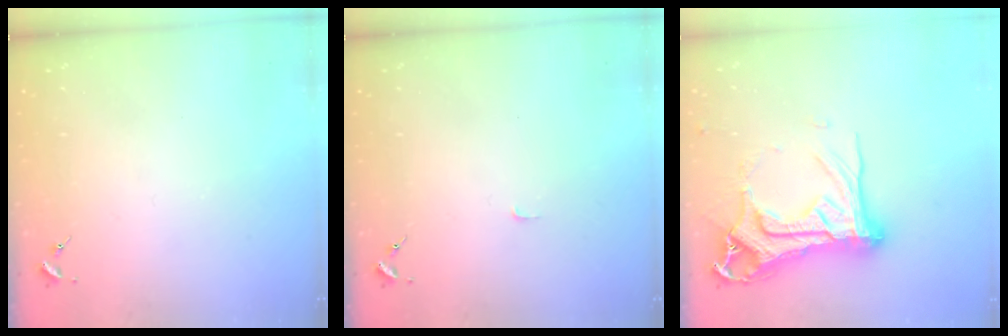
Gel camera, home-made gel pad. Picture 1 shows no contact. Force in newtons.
{"total": 2.5, "press": 2.5, "slide": 0.3}
{"total": 20.8, "press": 20.6, "slide": 2.4}